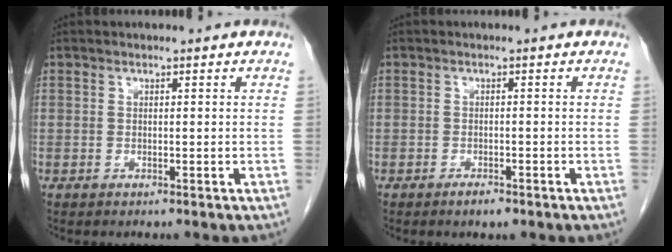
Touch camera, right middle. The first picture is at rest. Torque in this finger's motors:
{"motor_torque": [0.49, -0.29, 0.04, 0.02]}